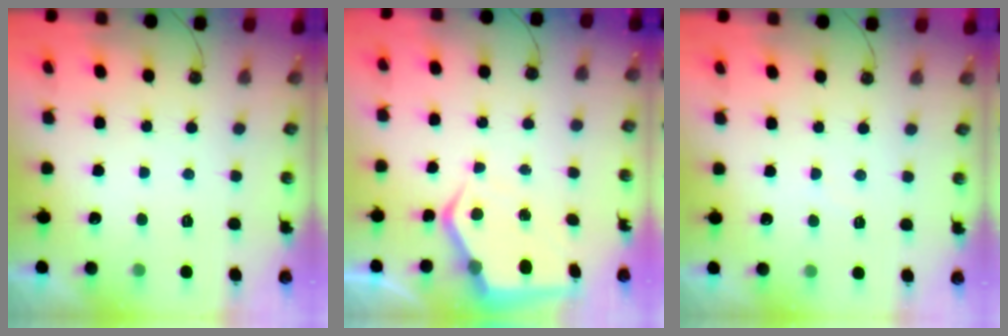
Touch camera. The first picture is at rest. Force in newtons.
{"total": 6.4, "press": 6.4, "slide": 0.4}
{"total": 2.0, "press": 2.0, "slide": 0.3}